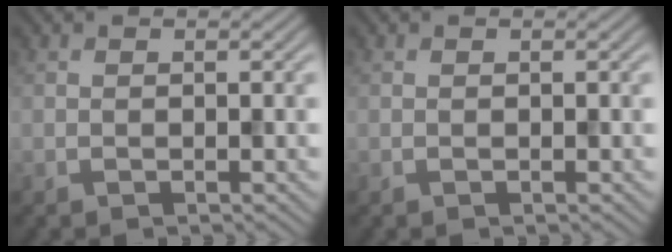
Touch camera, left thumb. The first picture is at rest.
{"total": 0.0}